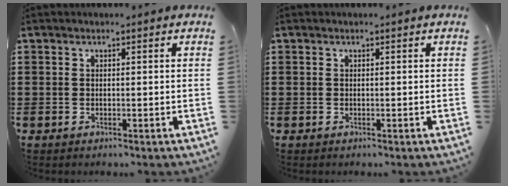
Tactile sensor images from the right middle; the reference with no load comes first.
{"total": 0.0}